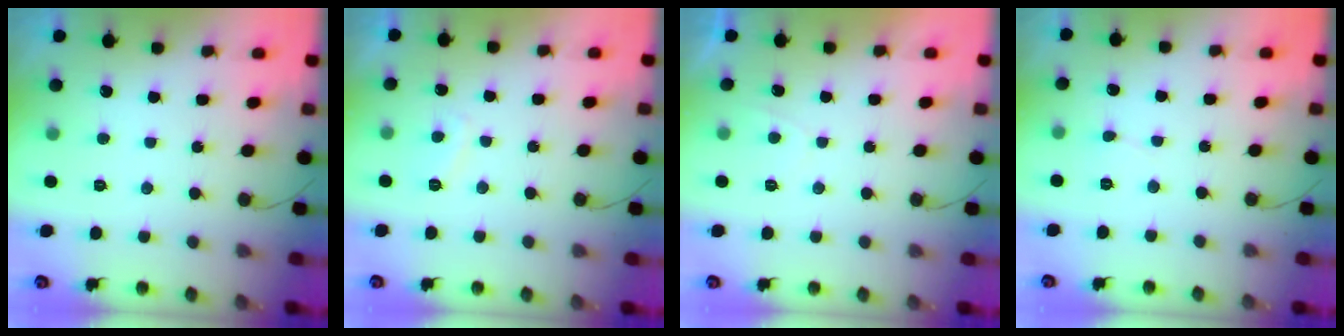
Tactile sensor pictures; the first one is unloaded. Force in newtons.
{"total": 2.7, "press": 2.5, "slide": 0.8}
{"total": 0.8, "press": 0.5, "slide": 0.6}
{"total": 2.5, "press": 2.5, "slide": 0.1}